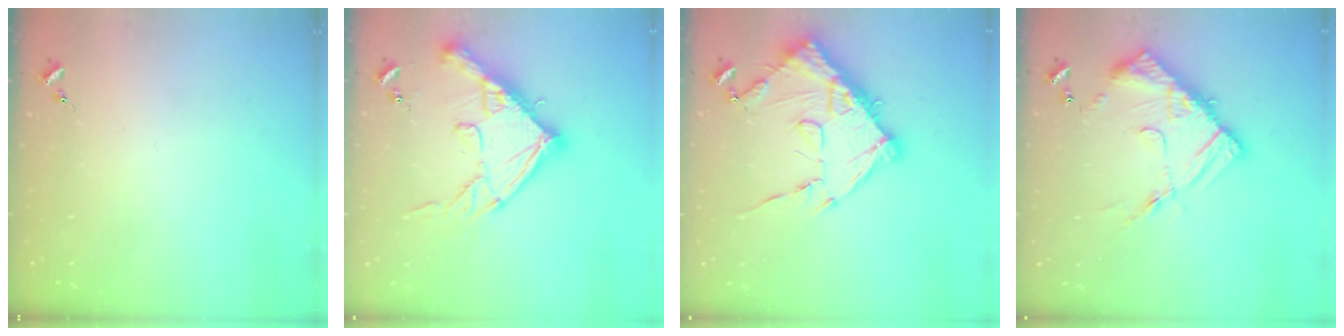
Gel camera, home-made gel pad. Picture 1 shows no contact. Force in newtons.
{"total": 19.6, "press": 19.5, "slide": 2.0}
{"total": 15.0, "press": 14.9, "slide": 1.5}
{"total": 14.5, "press": 14.5, "slide": 1.3}